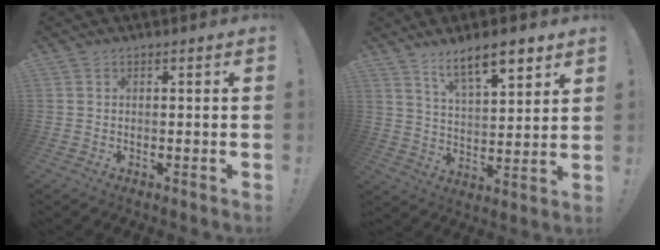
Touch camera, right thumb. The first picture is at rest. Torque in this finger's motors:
{"motor_torque": [0.05, 0.13, 0.28, 0.25, 0.05]}